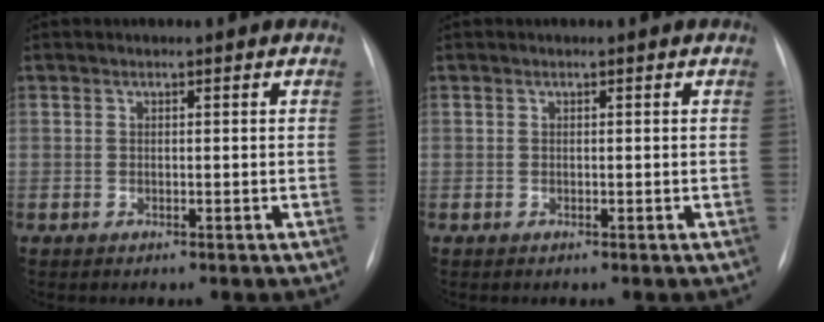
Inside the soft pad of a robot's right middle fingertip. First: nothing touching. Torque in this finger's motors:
{"motor_torque": [-0.05, -0.02, 0.00, 0.00]}